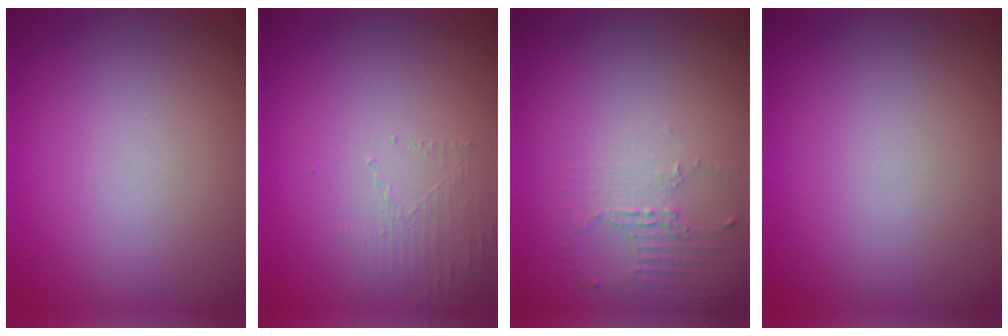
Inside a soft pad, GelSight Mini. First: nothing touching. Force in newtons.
{"total": 1.4, "press": 0.4, "slide": 1.4}
{"total": 2.2, "press": 1.6, "slide": 1.5}
{"total": 0.0}